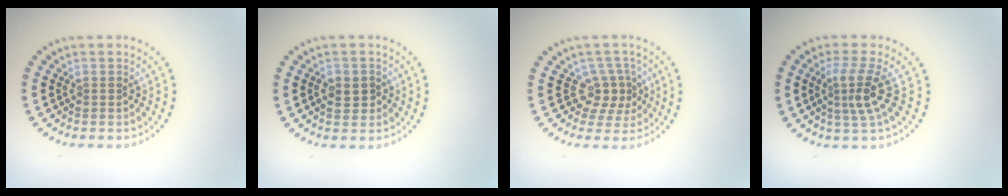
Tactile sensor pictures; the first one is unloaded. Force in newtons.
{"total": 2.3, "press": 2.2, "slide": 0.5}
{"total": 2.8, "press": 2.2, "slide": 1.8}
{"total": 3.1, "press": 2.3, "slide": 2.0}